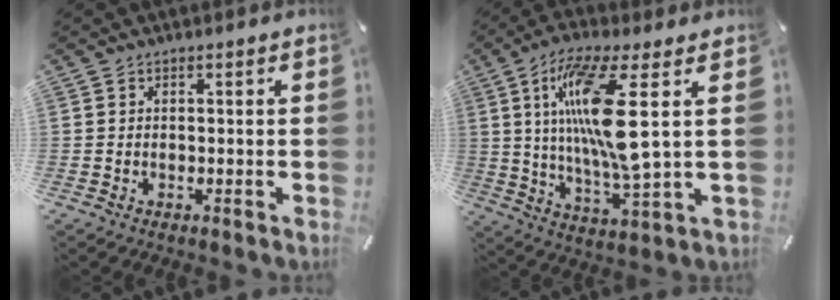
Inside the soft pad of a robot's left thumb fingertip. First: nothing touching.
{"total": 17.6, "force": [4.5, 3.3, 16.7], "torque": [-0.346, -0.018, 0.057]}